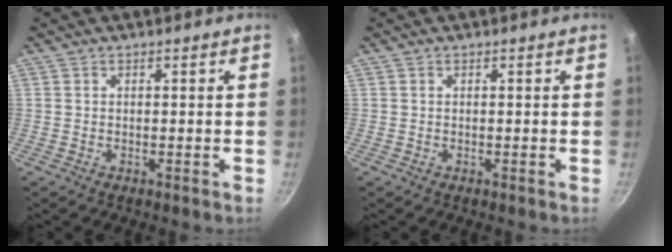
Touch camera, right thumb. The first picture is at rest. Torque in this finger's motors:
{"motor_torque": [-0.47, 0.45, -0.22, 0.27, 0.00]}